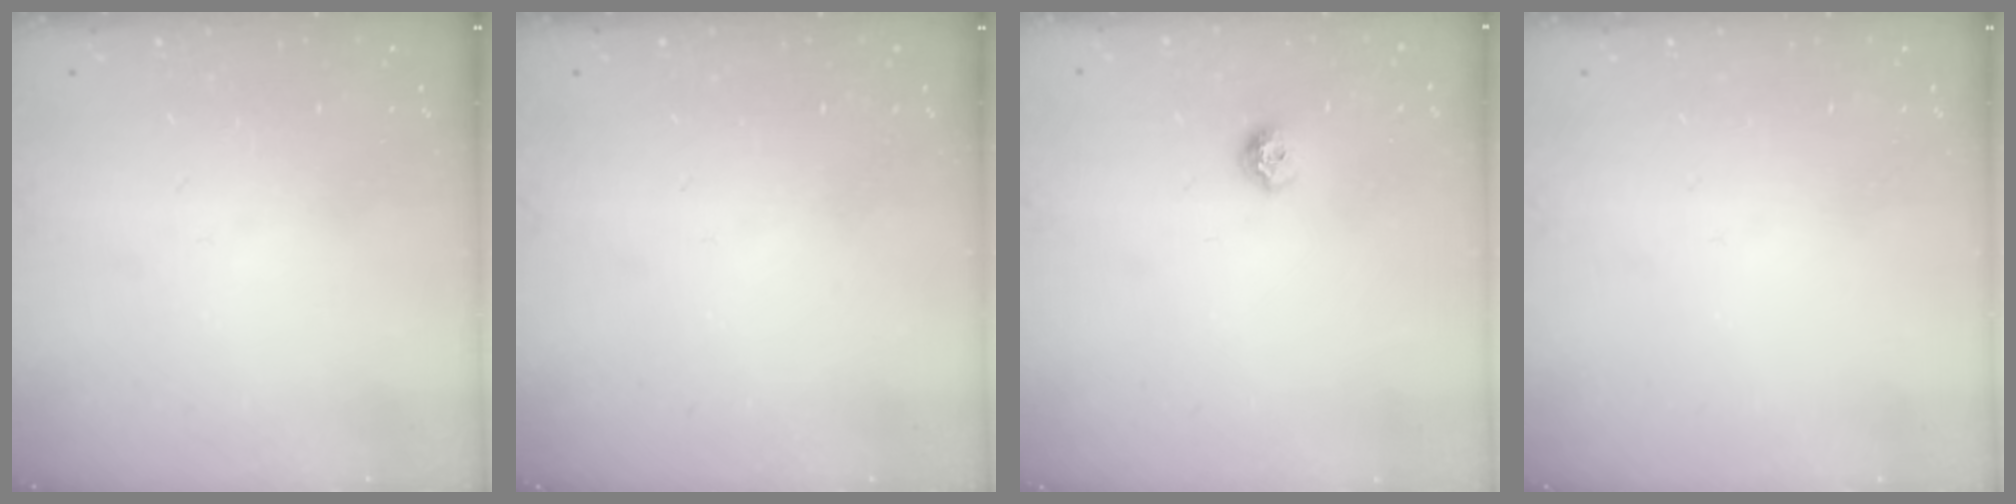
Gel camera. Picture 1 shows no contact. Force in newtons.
{"total": 0.0}
{"total": 6.4, "press": 6.3, "slide": 0.9}
{"total": 0.0}